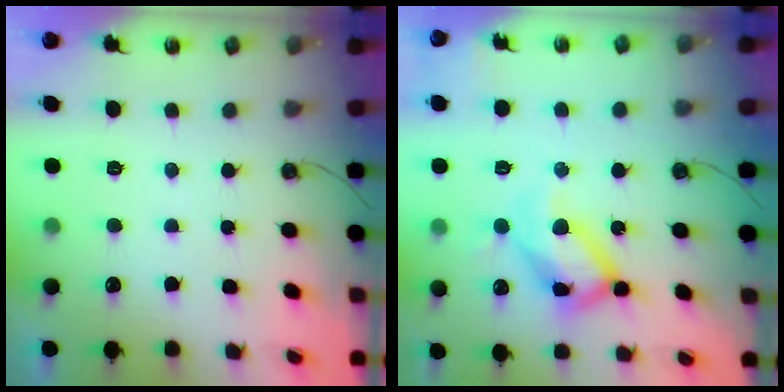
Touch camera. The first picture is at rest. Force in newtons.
{"total": 17.1, "press": 17.0, "slide": 1.6}